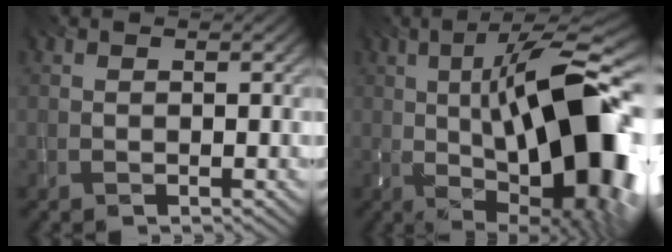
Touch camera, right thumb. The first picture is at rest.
{"total": 16.4, "force": [-0.8, 5.1, 15.6], "torque": [-0.214, 0.025, -0.026]}